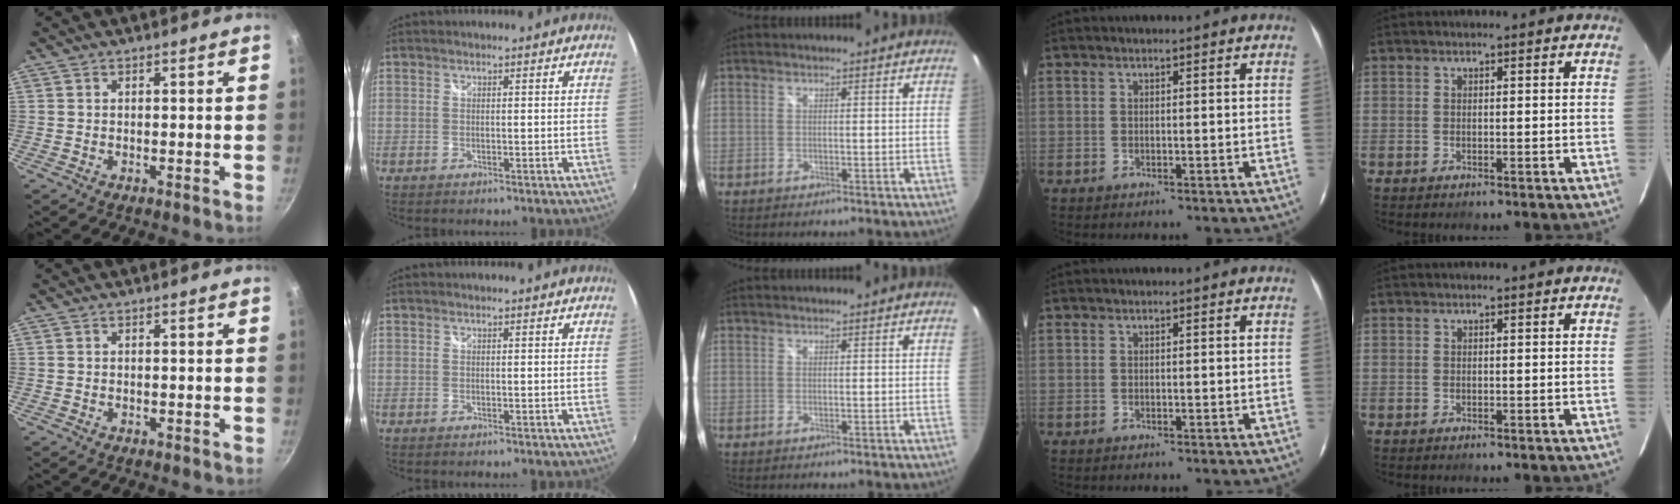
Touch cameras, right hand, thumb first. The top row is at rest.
{}